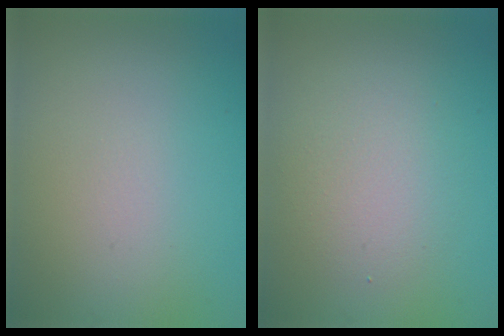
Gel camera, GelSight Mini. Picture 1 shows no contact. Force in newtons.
{"total": 3.2, "press": 3.2, "slide": 0.1}